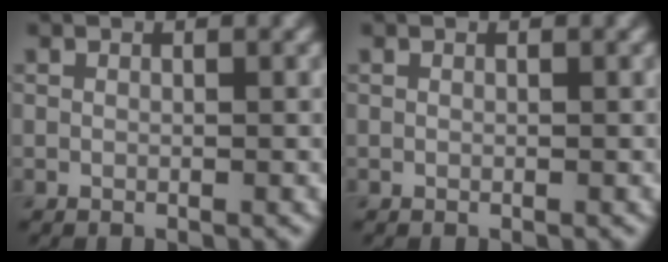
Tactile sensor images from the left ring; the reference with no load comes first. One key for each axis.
{"total": 0.0}